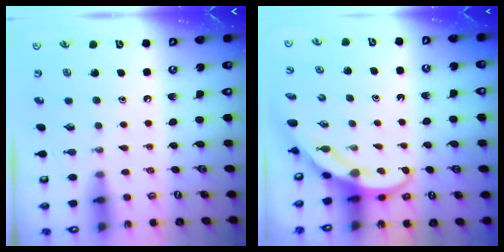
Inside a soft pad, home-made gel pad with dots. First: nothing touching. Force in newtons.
{"total": 4.0, "press": 4.0, "slide": 0.4}